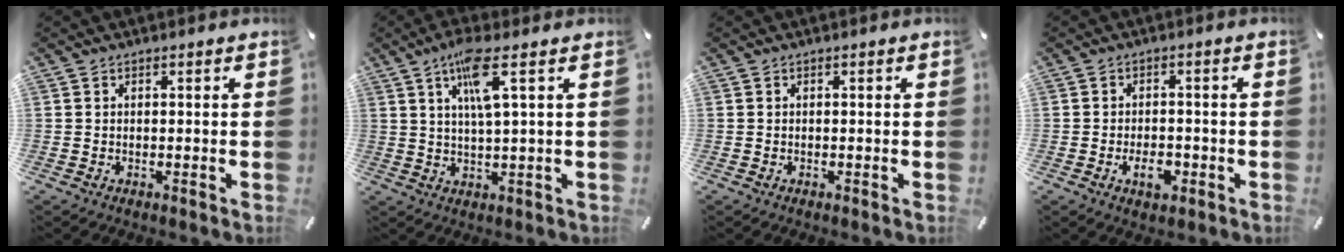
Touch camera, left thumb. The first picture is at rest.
{"total": 8.6, "force": [3.7, 0.9, 7.8], "torque": [-0.151, 0.001, 0.059]}
{"total": 0.0}
{"total": 5.3, "force": [-2.1, 3.0, 3.8], "torque": [-0.065, 0.004, -0.039]}